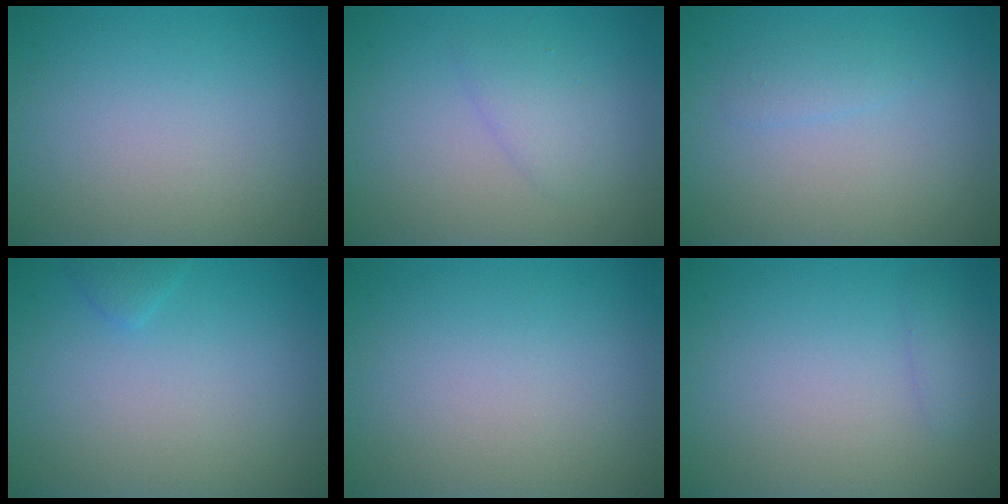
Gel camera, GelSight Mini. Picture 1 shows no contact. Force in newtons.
{"total": 1.7, "press": 1.7, "slide": 0.2}
{"total": 1.0, "press": 1.0, "slide": 0.0}
{"total": 0.8, "press": 0.8, "slide": 0.1}
{"total": 0.0}
{"total": 0.8, "press": 0.8, "slide": 0.0}